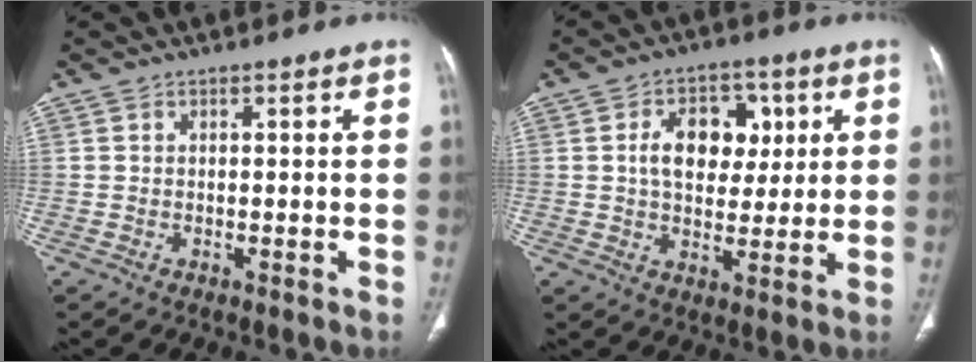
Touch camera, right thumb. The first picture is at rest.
{"total": 11.3, "force": [2.5, 7.8, 7.7], "torque": [-0.080, 0.001, 0.040]}